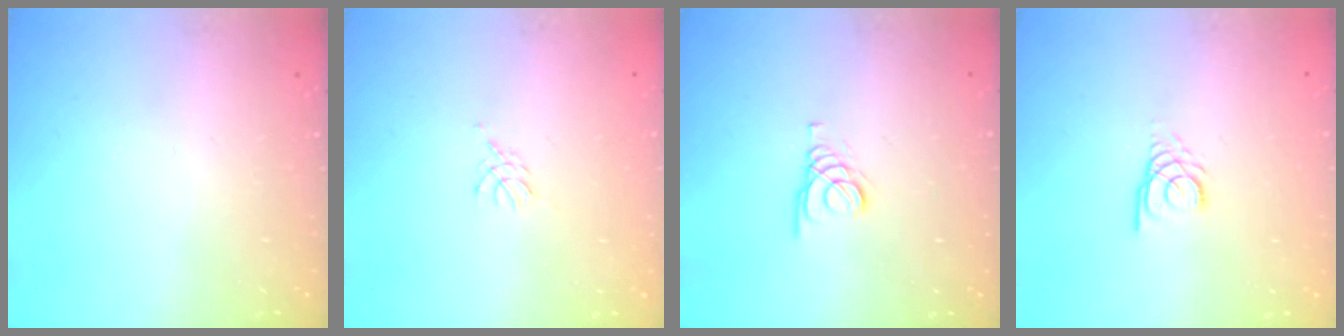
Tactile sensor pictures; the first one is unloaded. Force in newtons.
{"total": 3.8, "press": 3.8, "slide": 0.6}
{"total": 1.4, "press": 1.4, "slide": 0.2}
{"total": 3.0, "press": 3.0, "slide": 0.4}